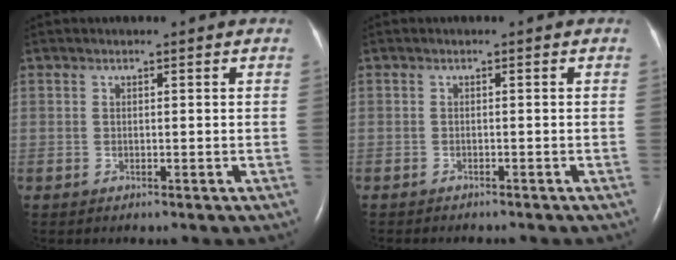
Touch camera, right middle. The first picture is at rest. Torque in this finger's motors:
{"motor_torque": [0.76, -0.95, 0.10, 0.05]}